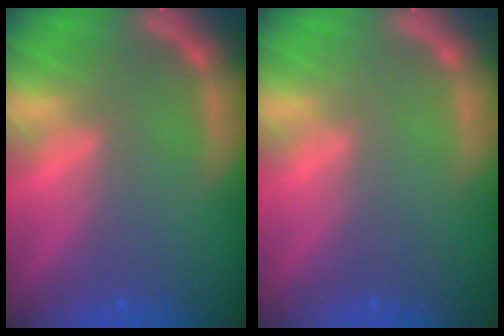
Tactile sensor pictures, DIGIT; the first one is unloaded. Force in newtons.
{"total": 0.0}